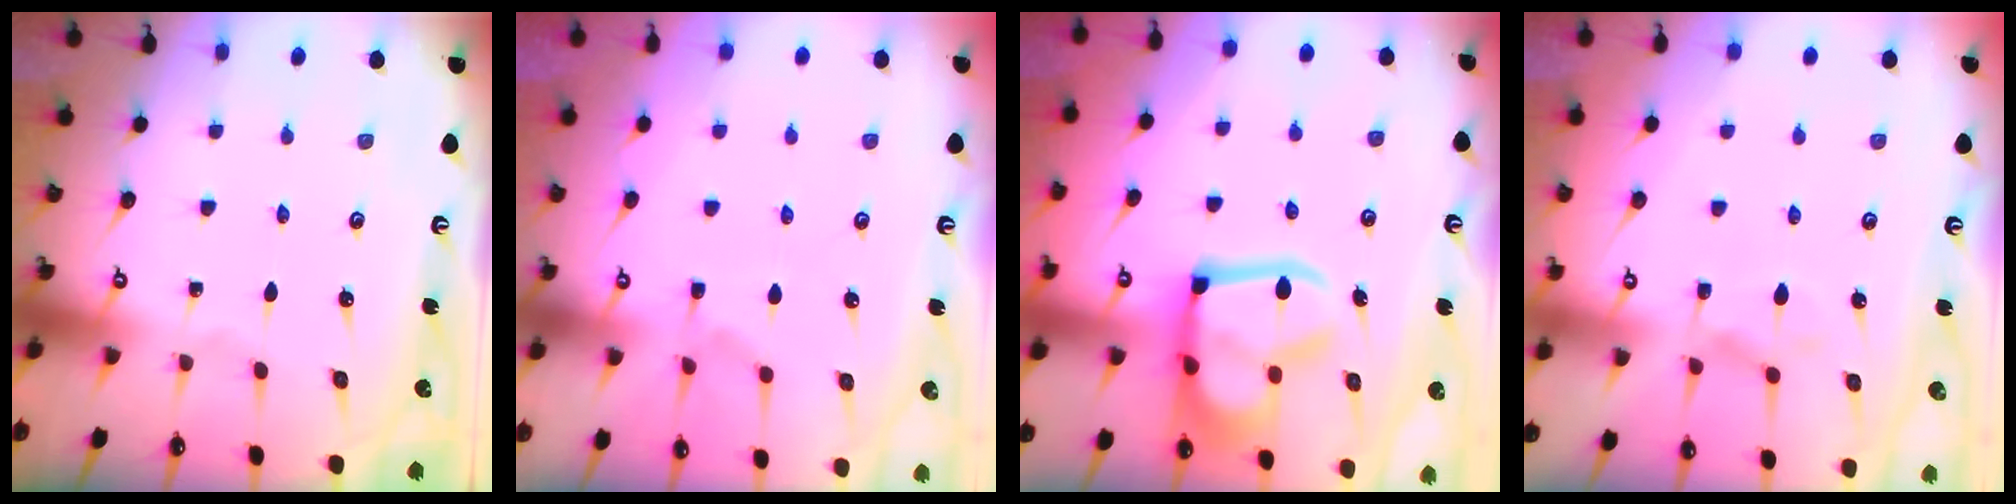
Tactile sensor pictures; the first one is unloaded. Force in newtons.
{"total": 1.0, "press": 0.2, "slide": 1.0}
{"total": 12.4, "press": 12.3, "slide": 1.7}
{"total": 1.4, "press": 0.3, "slide": 1.3}